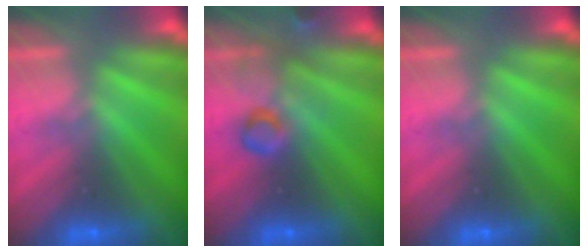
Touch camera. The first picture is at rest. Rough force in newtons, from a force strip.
{"total": 2.9}
{"total": 0.0}